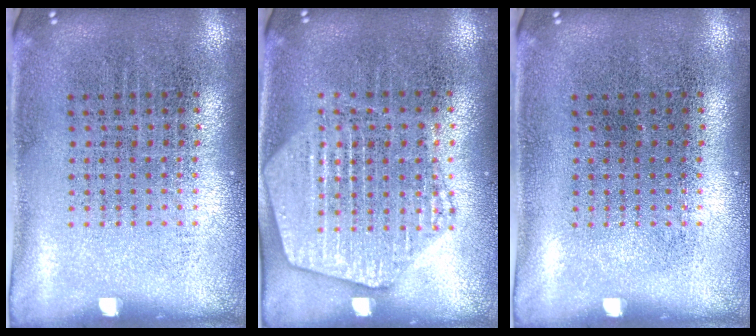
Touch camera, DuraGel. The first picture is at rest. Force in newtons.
{"total": 1.6, "press": 1.6, "slide": 0.2}
{"total": 0.0}